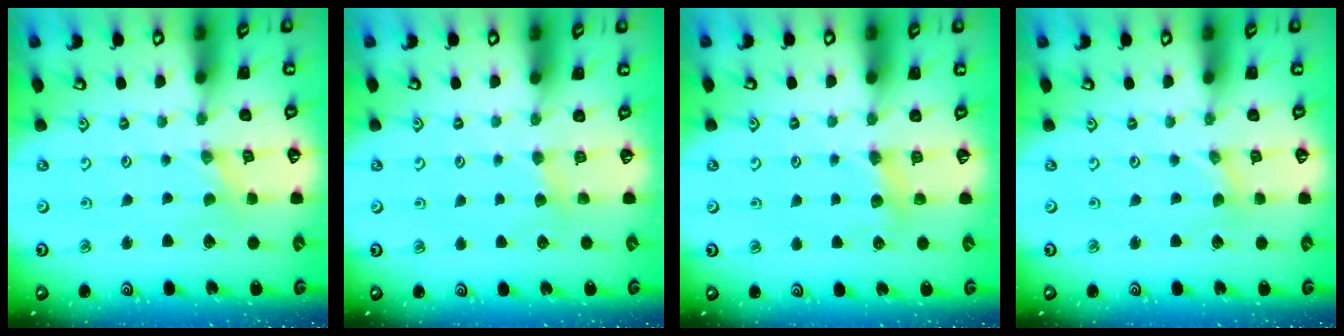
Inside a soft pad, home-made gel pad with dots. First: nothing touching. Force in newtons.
{"total": 2.9, "press": 2.9, "slide": 0.4}
{"total": 5.9, "press": 5.9, "slide": 0.7}
{"total": 0.0}